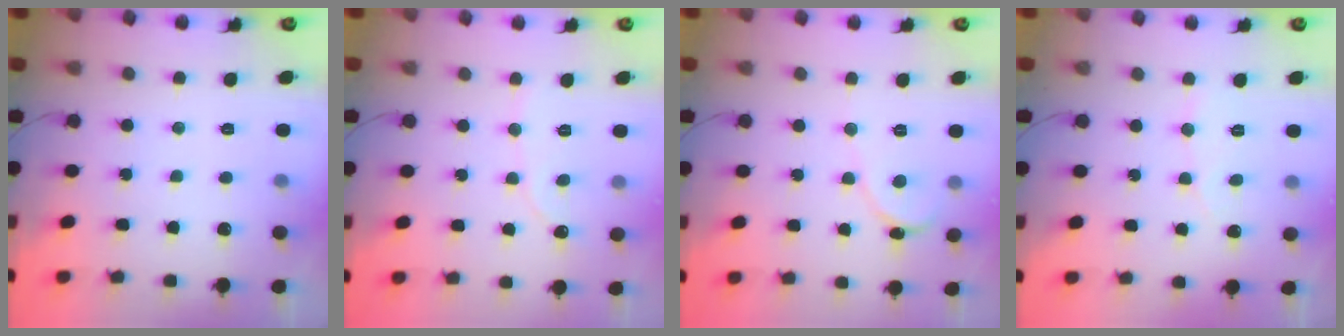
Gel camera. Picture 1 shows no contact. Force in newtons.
{"total": 2.1, "press": 2.1, "slide": 0.1}
{"total": 1.6, "press": 1.6, "slide": 0.0}
{"total": 4.3, "press": 4.3, "slide": 0.3}